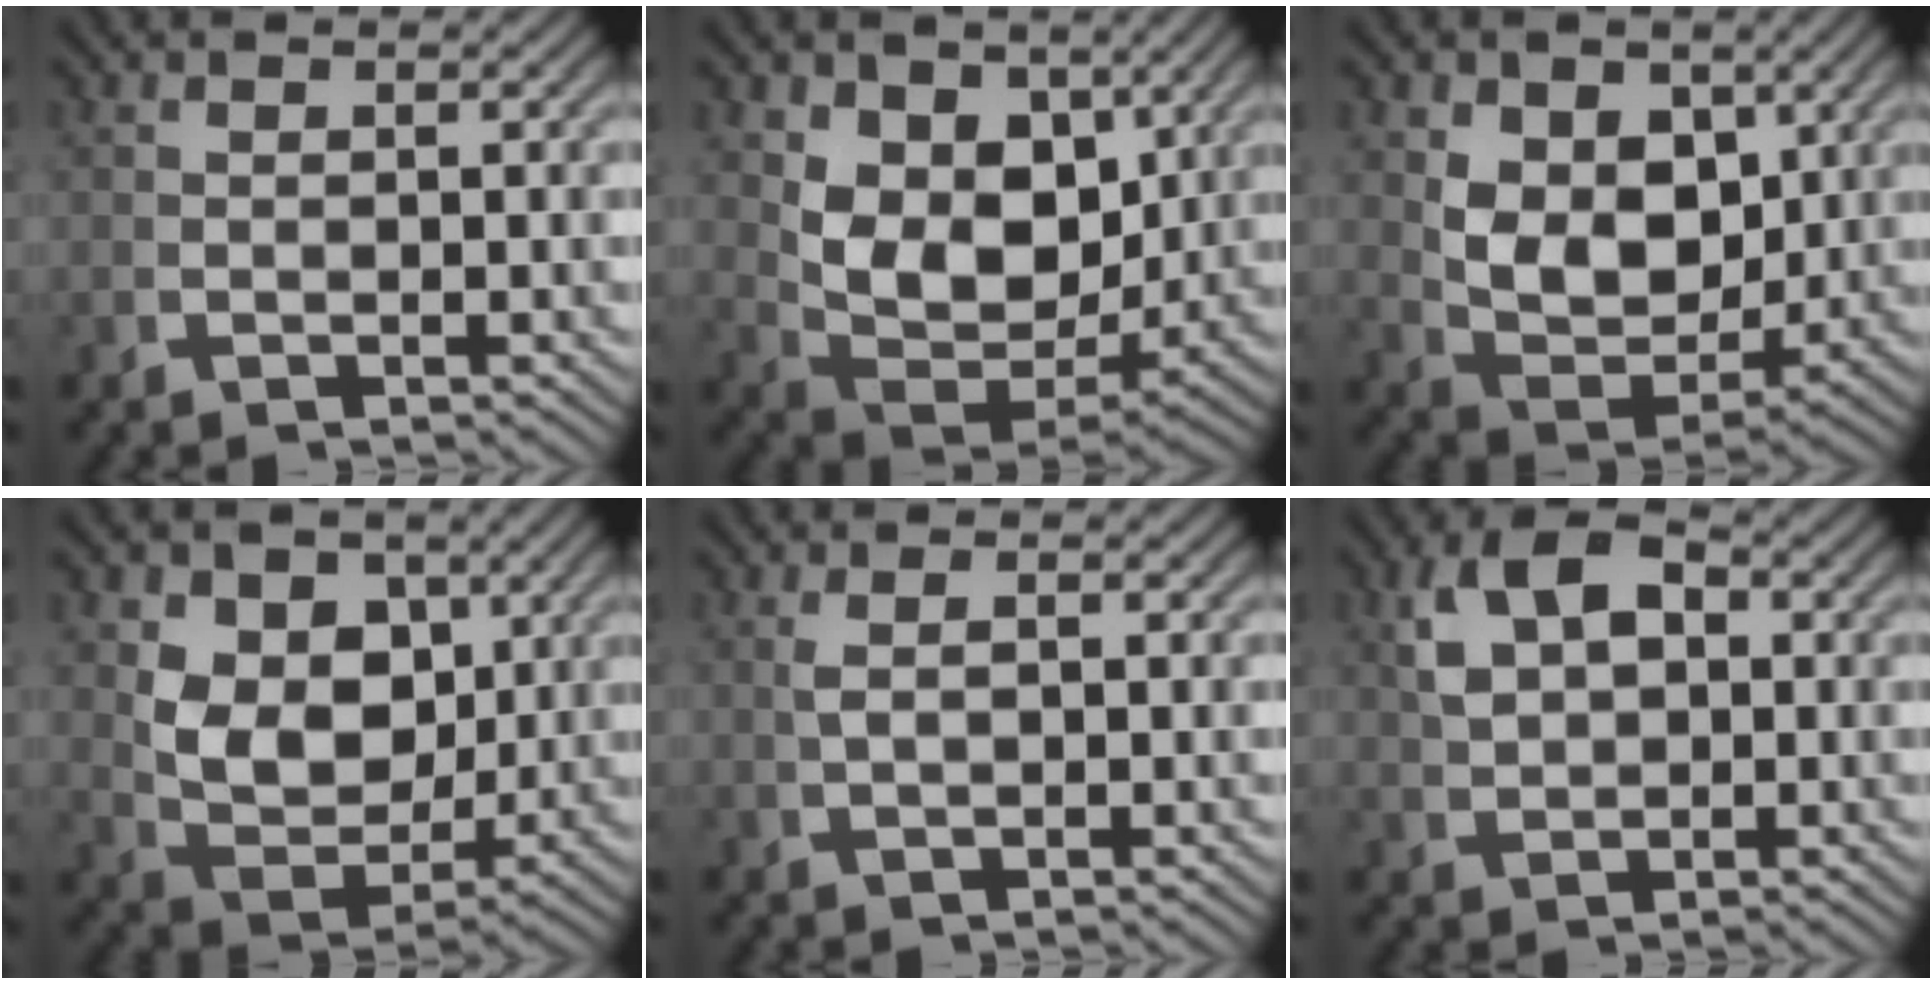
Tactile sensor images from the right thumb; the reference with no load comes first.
{"total": 9.3, "force": [1.0, 6.2, 6.8], "torque": [-0.160, -0.059, 0.040]}
{"total": 7.8, "force": [1.2, 5.2, 5.6], "torque": [-0.127, -0.047, 0.041]}
{"total": 8.7, "force": [1.3, 6.1, 6.1], "torque": [-0.133, -0.043, 0.039]}
{"total": 1.2, "force": [0.4, -0.2, 1.0], "torque": [-0.022, 0.004, 0.016]}
{"total": 5.3, "force": [1.7, 3.2, 3.9], "torque": [-0.074, -0.001, 0.041]}